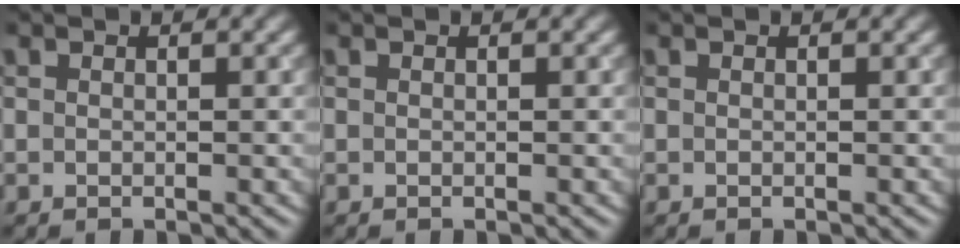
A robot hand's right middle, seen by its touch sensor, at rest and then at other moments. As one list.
[{"total": 0.0}, {"total": 0.0}]